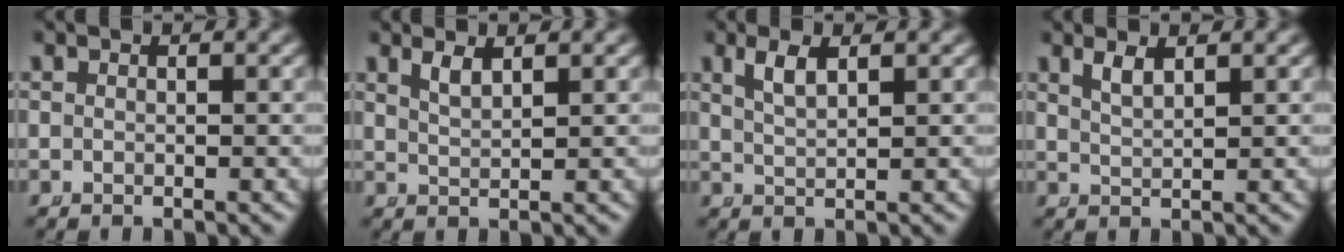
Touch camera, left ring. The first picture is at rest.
{"total": 1.4, "force": [1.1, -0.2, 0.9], "torque": [-0.020, -0.008, 0.030]}
{"total": 1.7, "force": [1.0, 0.0, 1.4], "torque": [-0.029, -0.004, 0.029]}
{"total": 1.4, "force": [1.0, -0.2, 0.9], "torque": [-0.020, -0.007, 0.030]}